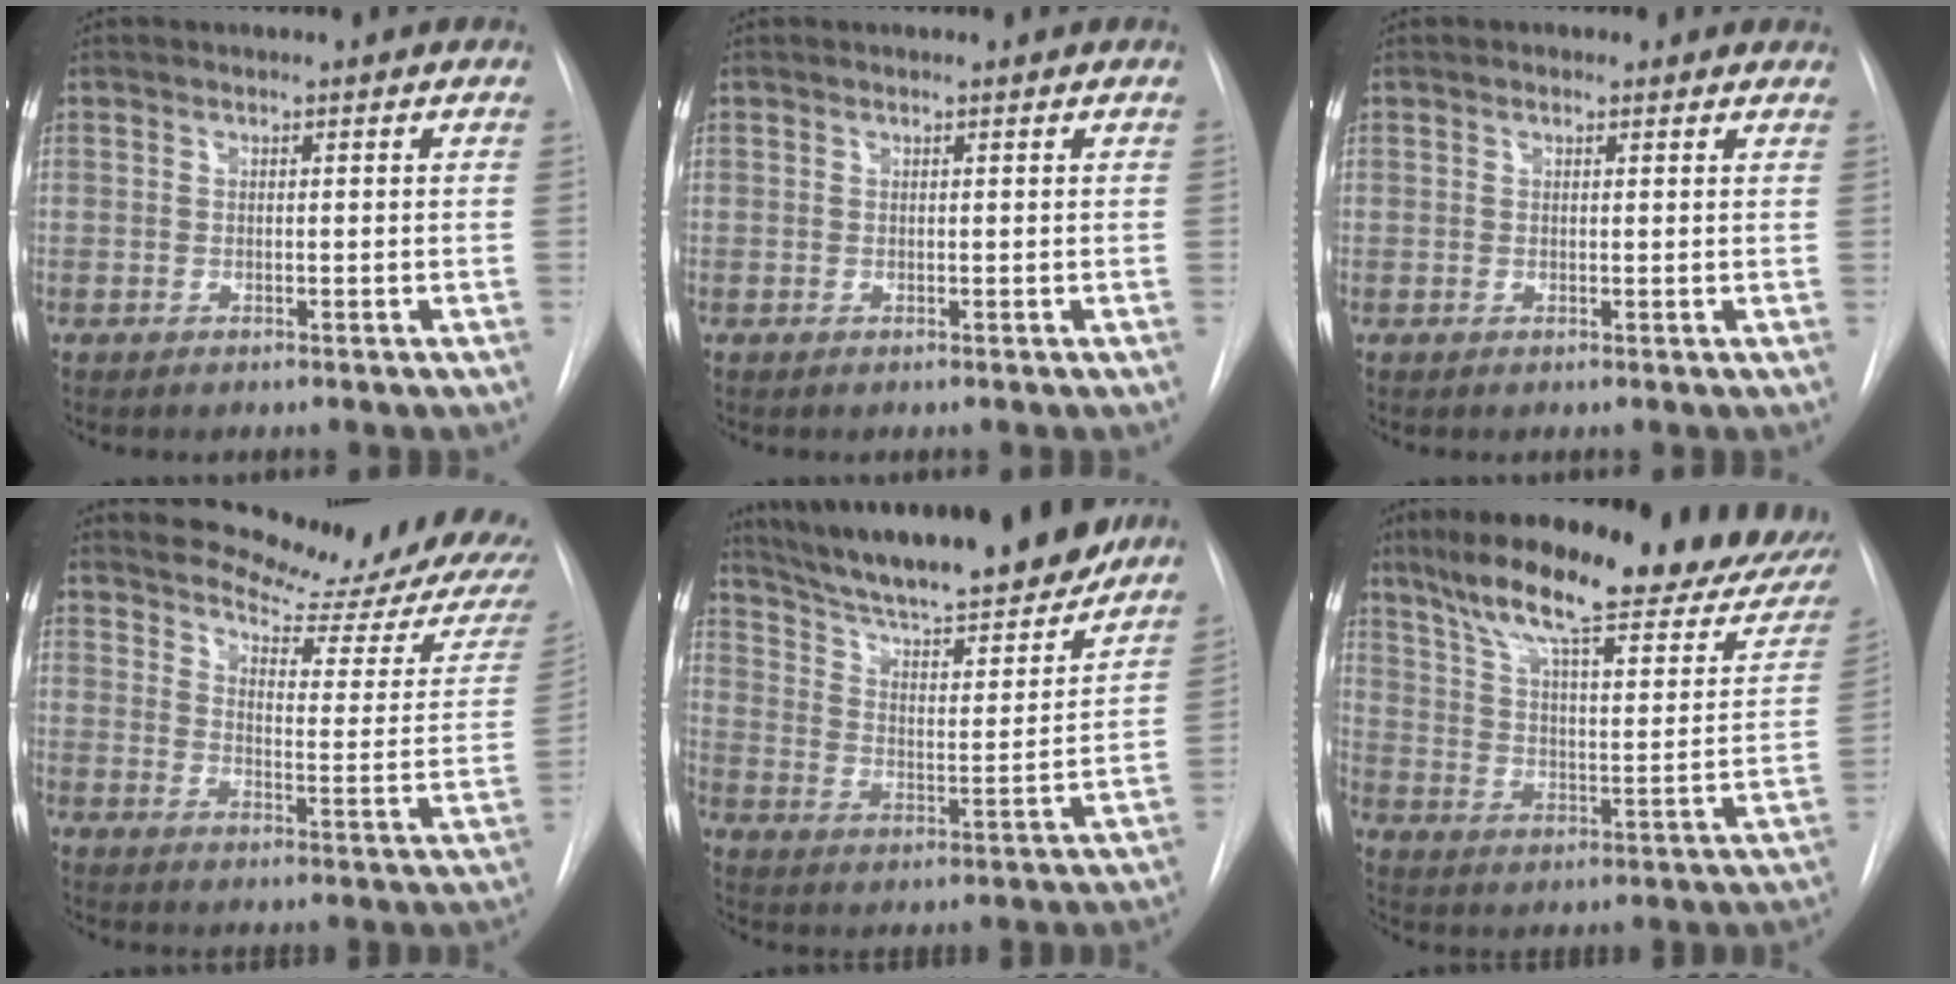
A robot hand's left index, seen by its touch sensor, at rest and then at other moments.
{"total": 0.0}
{"total": 1.4, "force": [1.0, 0.8, 0.5], "torque": [-0.009, 0.007, 0.009]}
{"total": 16.3, "force": [15.6, 1.1, 4.5], "torque": [-0.055, -0.094, 0.185]}
{"total": 23.8, "force": [20.8, 3.5, 11.1], "torque": [-0.186, -0.015, 0.304]}
{"total": 29.6, "force": [22.5, 6.3, 18.3], "torque": [-0.264, -0.006, 0.303]}